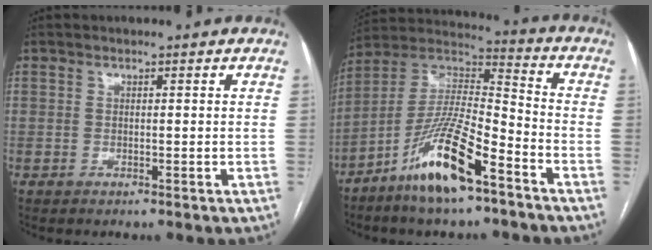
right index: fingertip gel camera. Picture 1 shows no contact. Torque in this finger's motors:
{"motor_torque": [1.61, -0.53, 0.50, 0.21]}